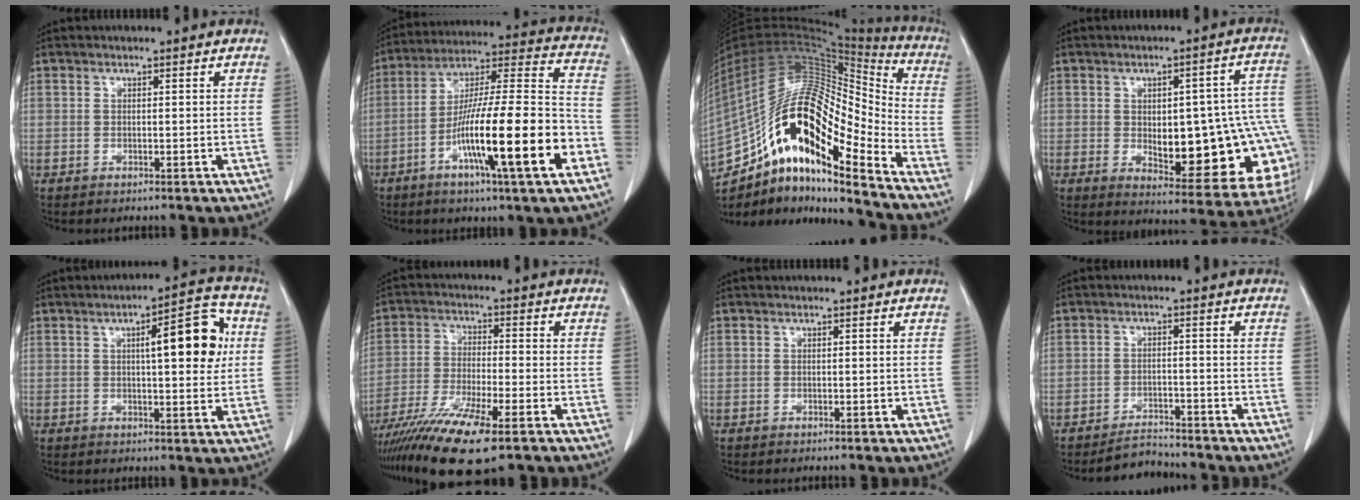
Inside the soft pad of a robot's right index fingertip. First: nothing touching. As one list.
[{"total": 21.1, "force": [-8.1, 1.0, 19.4], "torque": [-0.308, -0.011, -0.136]}, {"total": 26.4, "force": [-14.8, 6.6, 20.8], "torque": [-0.403, 0.021, -0.258]}, {"total": 20.8, "force": [-3.0, 7.6, 19.2], "torque": [-0.165, 0.032, -0.010]}, {"total": 10.7, "force": [2.3, 2.5, 10.1], "torque": [-0.137, 0.022, 0.029]}, {"total": 13.2, "force": [-8.7, 1.6, 9.8], "torque": [-0.187, -0.031, -0.154]}, {"total": 0.0}, {"total": 3.6, "force": [-3.5, 0.6, -0.1], "torque": [0.000, -0.007, -0.058]}]